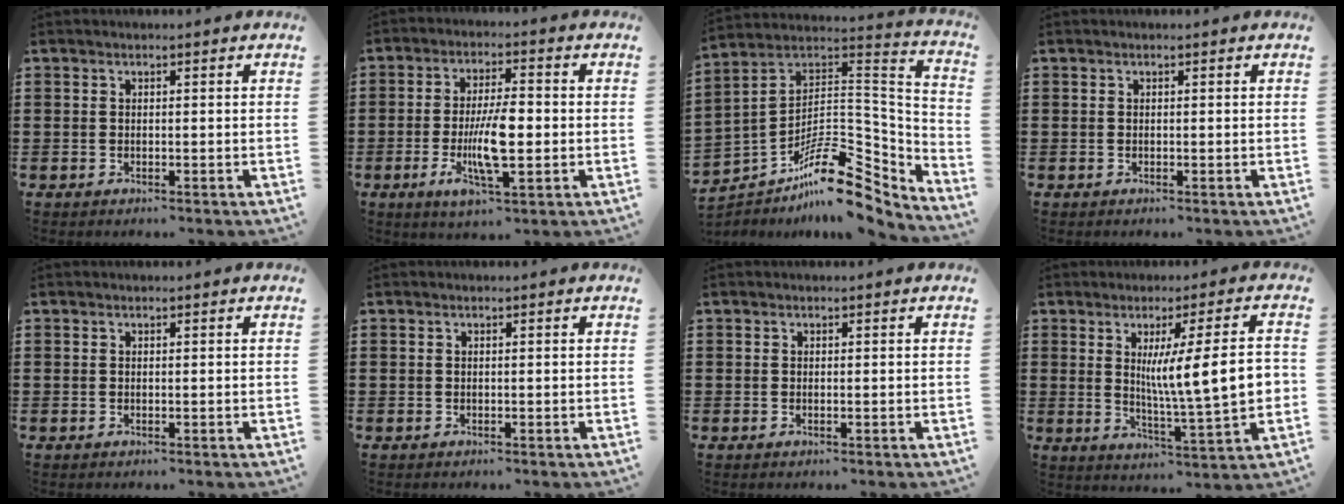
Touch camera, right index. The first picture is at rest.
{"total": 9.4, "force": [-1.8, 2.8, 8.9], "torque": [-0.168, -0.013, -0.034]}
{"total": 13.1, "force": [-8.8, 5.2, 8.2], "torque": [-0.128, 0.016, -0.160]}
{"total": 0.0}
{"total": 0.0}
{"total": 0.0}
{"total": 0.0}
{"total": 10.9, "force": [1.3, 1.2, 10.8], "torque": [-0.178, -0.005, 0.018]}